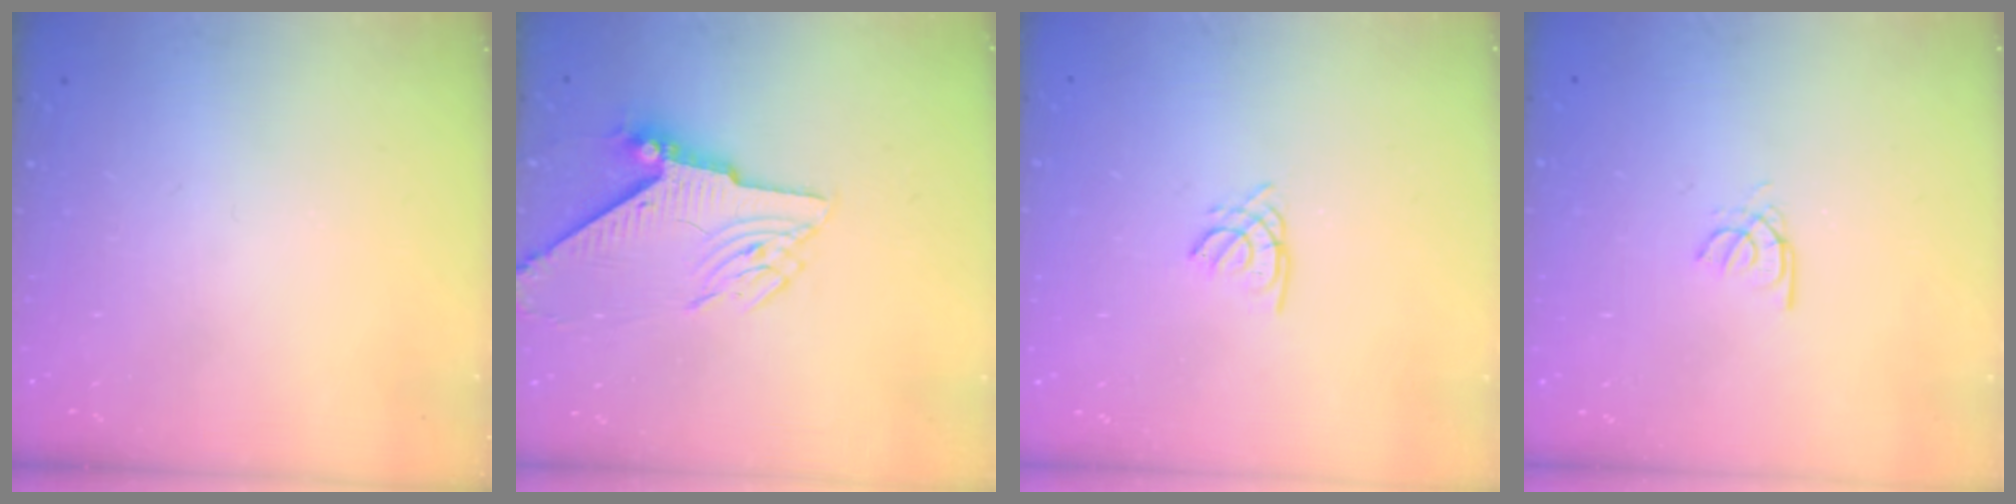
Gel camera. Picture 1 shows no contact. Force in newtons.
{"total": 8.1, "press": 8.1, "slide": 0.6}
{"total": 1.6, "press": 1.5, "slide": 0.4}
{"total": 2.6, "press": 2.6, "slide": 0.3}